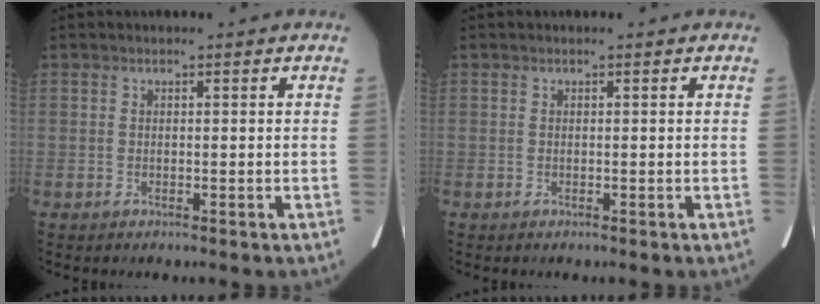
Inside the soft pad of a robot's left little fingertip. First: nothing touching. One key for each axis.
{"total": 0.0}